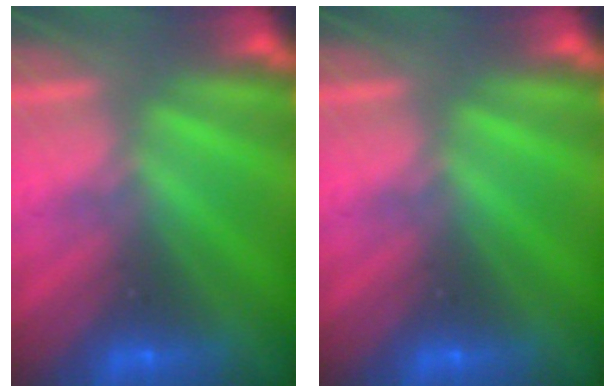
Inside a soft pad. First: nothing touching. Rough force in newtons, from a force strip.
{"total": 0.0}